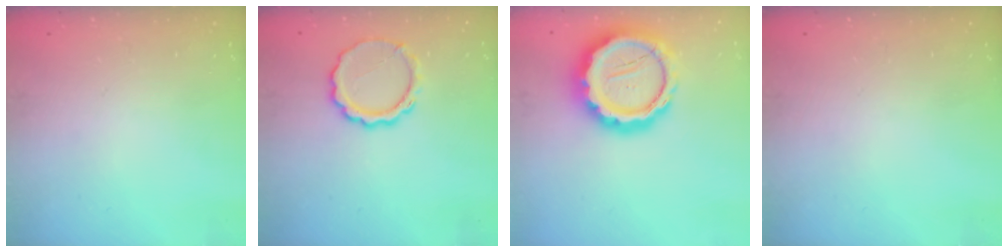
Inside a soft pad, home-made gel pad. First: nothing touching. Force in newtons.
{"total": 8.6, "press": 8.4, "slide": 1.6}
{"total": 21.5, "press": 21.1, "slide": 3.9}
{"total": 0.0}